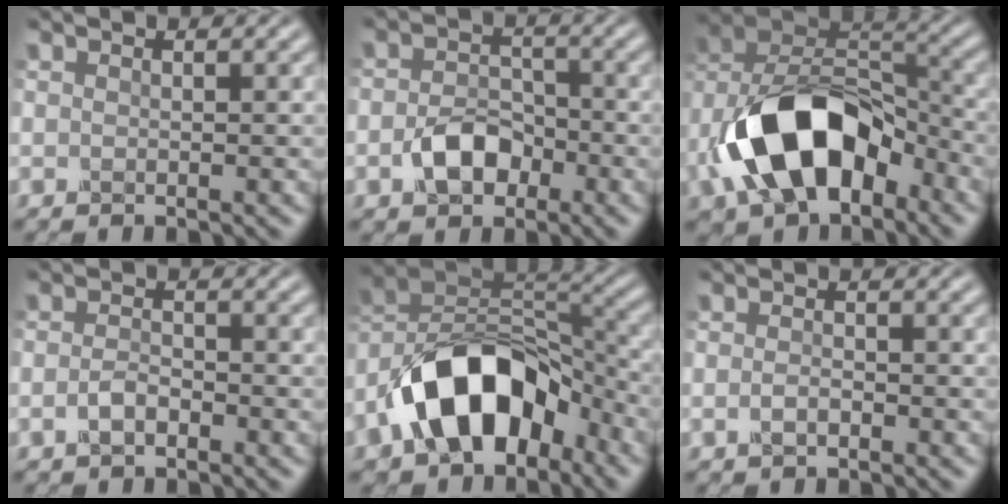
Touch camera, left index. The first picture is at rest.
{"total": 3.2, "force": [-1.3, 2.4, 1.7], "torque": [-0.036, 0.006, -0.029]}
{"total": 11.1, "force": [-4.6, 6.8, 7.5], "torque": [-0.140, 0.013, -0.086]}
{"total": 1.1, "force": [-0.6, 0.6, 0.7], "torque": [-0.020, 0.007, -0.019]}
{"total": 10.7, "force": [-5.4, 6.6, 6.5], "torque": [-0.101, 0.017, -0.109]}
{"total": 0.7, "force": [-0.4, 0.3, 0.4], "torque": [-0.017, 0.004, -0.014]}